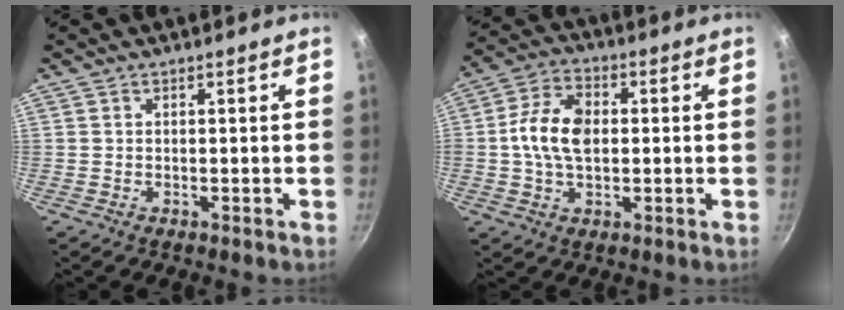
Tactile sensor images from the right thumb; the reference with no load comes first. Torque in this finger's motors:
{"motor_torque": [0.13, 0.34, 0.61, -0.32, 0.20]}